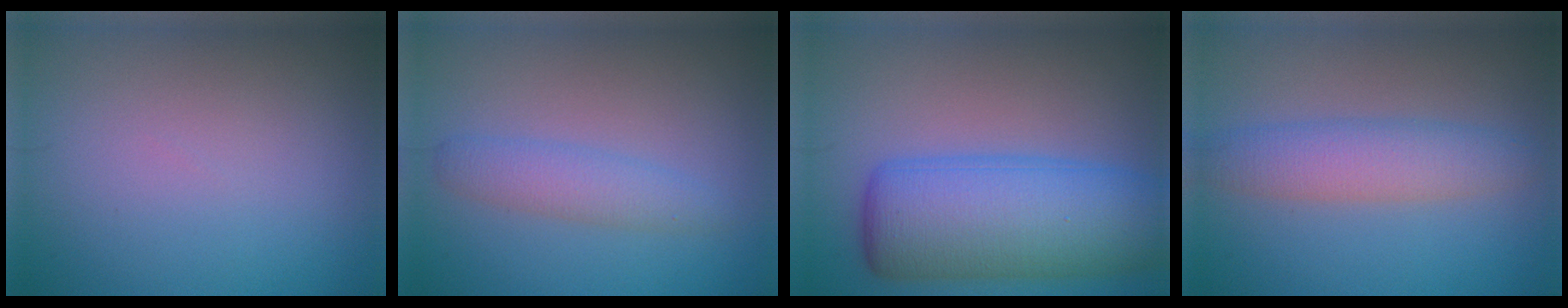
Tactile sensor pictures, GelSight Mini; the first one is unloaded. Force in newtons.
{"total": 2.4, "press": 2.4, "slide": 0.1}
{"total": 10.1, "press": 10.0, "slide": 0.2}
{"total": 3.9, "press": 3.9, "slide": 0.1}